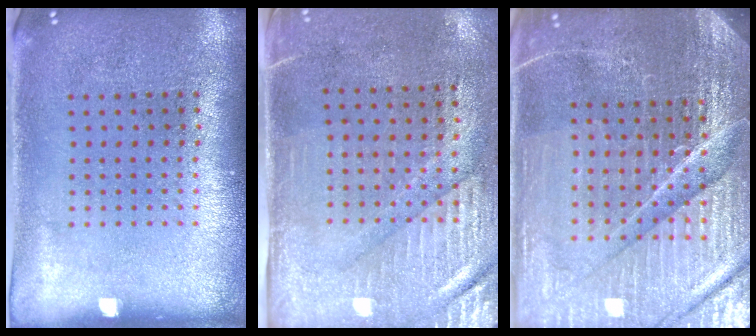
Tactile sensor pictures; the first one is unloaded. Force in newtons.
{"total": 3.0, "press": 2.6, "slide": 1.5}
{"total": 6.0, "press": 5.4, "slide": 2.6}